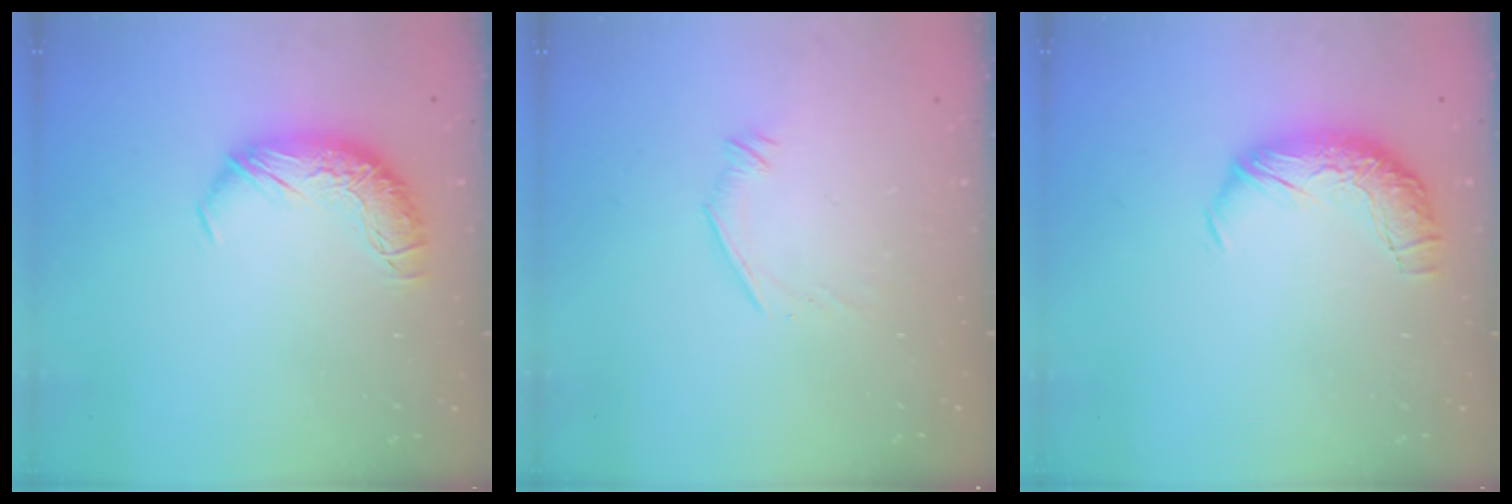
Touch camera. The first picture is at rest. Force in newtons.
{"total": 5.5, "press": 5.3, "slide": 1.5}
{"total": 1.5, "press": 0.9, "slide": 1.2}